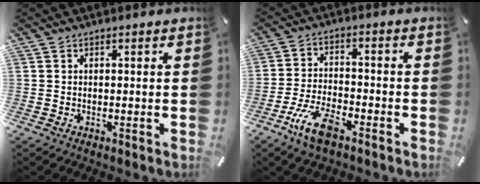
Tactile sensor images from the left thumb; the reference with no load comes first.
{"total": 9.5, "force": [-5.8, 3.8, 6.4], "torque": [-0.140, 0.018, -0.110]}